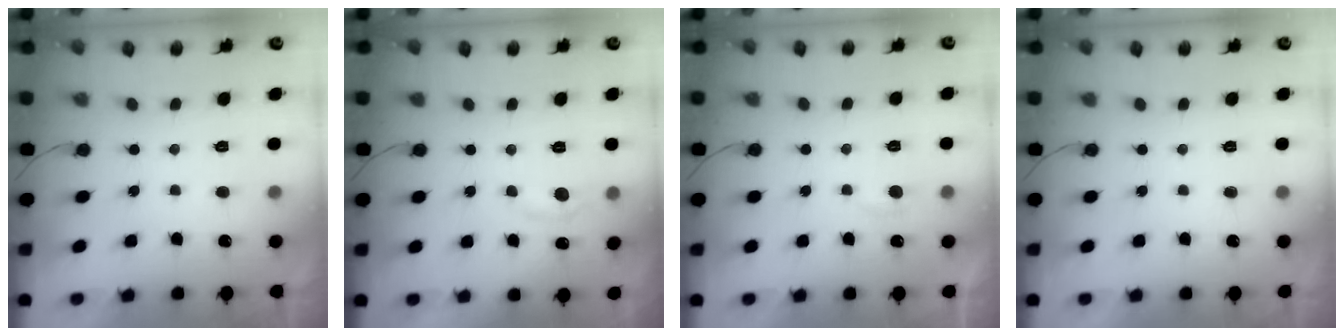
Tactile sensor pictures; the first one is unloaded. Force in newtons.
{"total": 6.6, "press": 6.6, "slide": 0.9}
{"total": 2.7, "press": 2.7, "slide": 0.2}
{"total": 0.0}